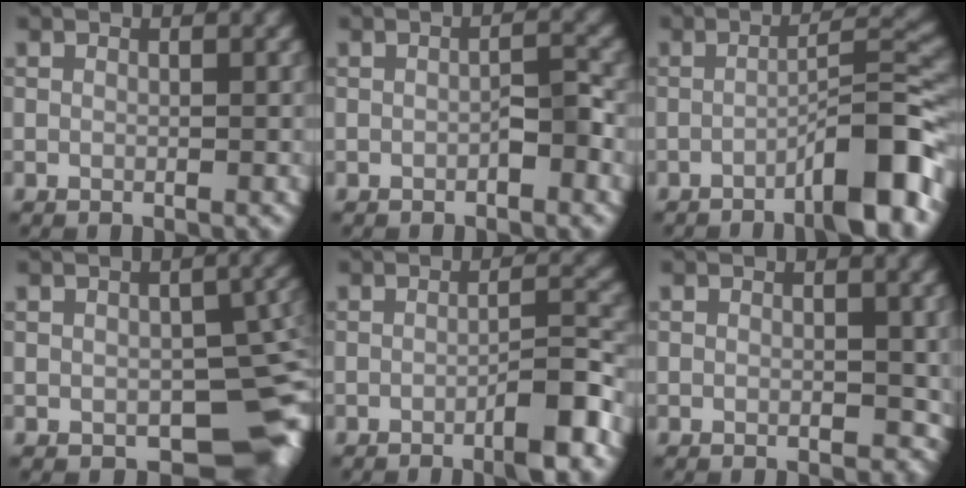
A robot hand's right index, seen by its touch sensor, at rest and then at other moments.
{"total": 1.6, "force": [-0.8, 0.4, 1.3], "torque": [-0.021, 0.005, -0.013]}
{"total": 7.5, "force": [-4.0, 1.1, 6.3], "torque": [-0.082, 0.023, -0.069]}
{"total": 9.1, "force": [-2.4, 5.4, 6.9], "torque": [-0.071, -0.020, -0.021]}
{"total": 4.2, "force": [-2.1, 0.6, 3.6], "torque": [-0.050, 0.013, -0.037]}
{"total": 1.9, "force": [-0.1, 1.2, 1.5], "torque": [-0.018, -0.005, 0.000]}